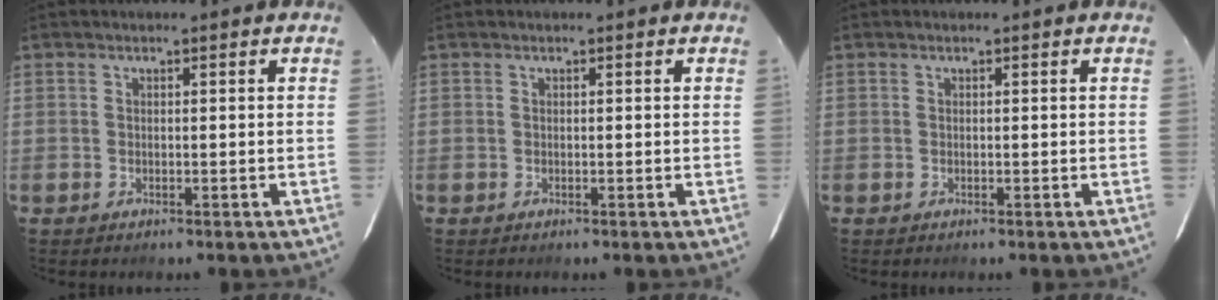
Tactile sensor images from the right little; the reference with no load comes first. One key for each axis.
{"total": 0.0}
{"total": 0.0}